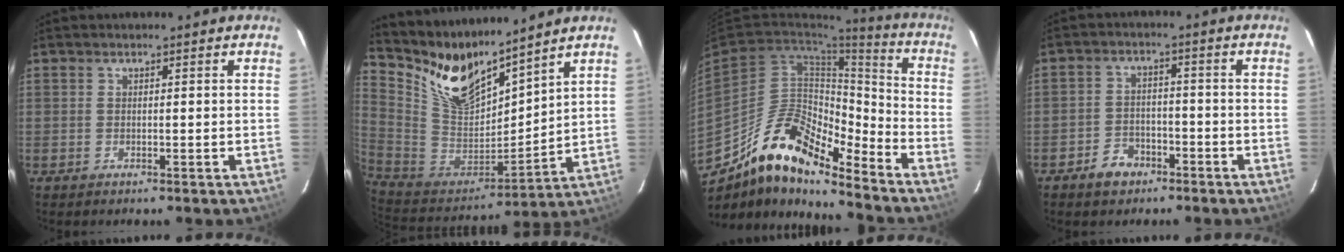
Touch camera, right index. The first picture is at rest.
{"total": 15.6, "force": [12.8, 4.7, 7.4], "torque": [-0.145, -0.020, 0.257]}
{"total": 18.6, "force": [-14.7, 5.7, 9.8], "torque": [-0.175, 0.010, -0.269]}
{"total": 5.6, "force": [-3.8, 3.7, 1.8], "torque": [-0.048, 0.016, -0.059]}